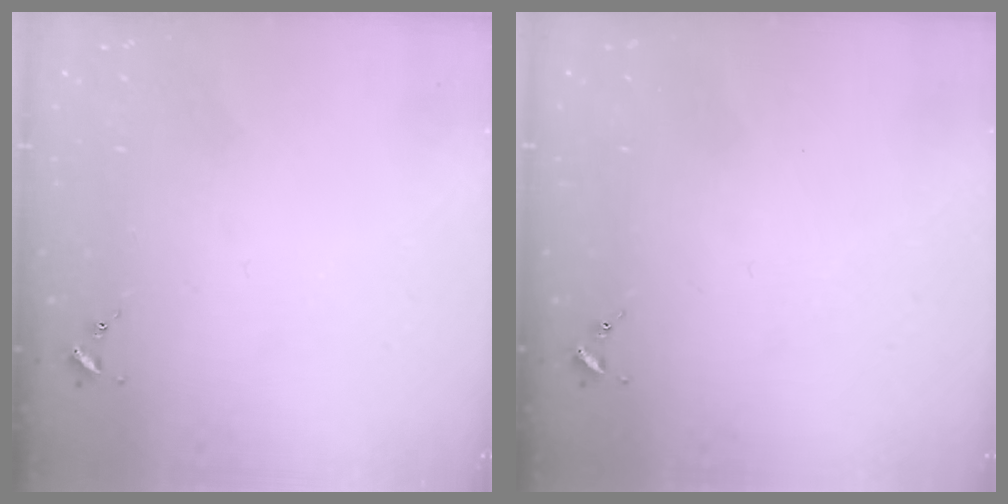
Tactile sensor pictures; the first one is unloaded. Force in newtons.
{"total": 0.0}